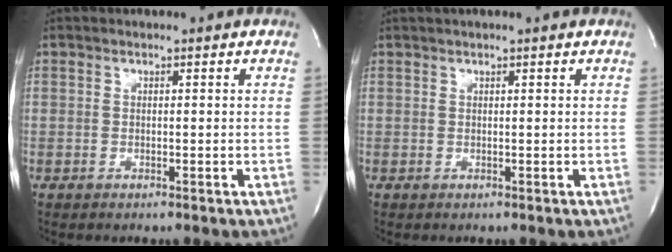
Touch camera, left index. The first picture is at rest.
{"total": 1.4, "force": [1.1, -0.3, 0.8], "torque": [-0.017, 0.019, 0.024]}